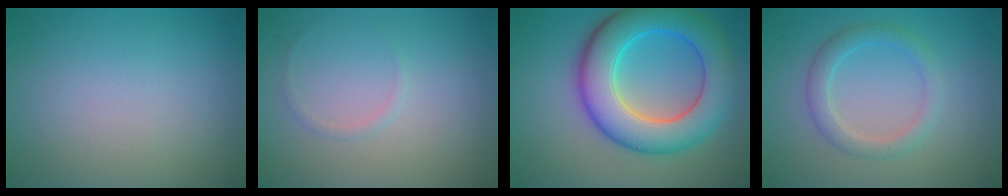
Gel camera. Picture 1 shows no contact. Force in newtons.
{"total": 0.5, "press": 0.5, "slide": 0.1}
{"total": 9.7, "press": 9.7, "slide": 0.3}
{"total": 2.5, "press": 2.5, "slide": 0.1}